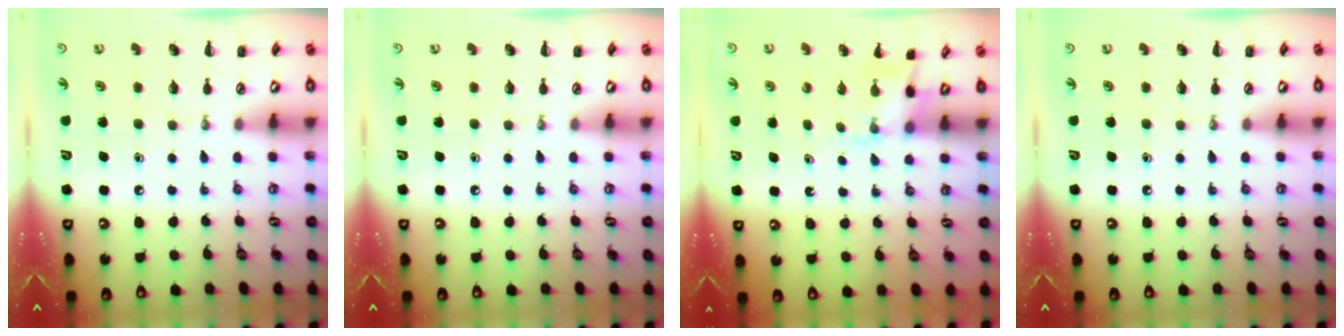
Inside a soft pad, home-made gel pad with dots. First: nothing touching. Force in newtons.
{"total": 0.0}
{"total": 3.0, "press": 2.9, "slide": 0.9}
{"total": 0.0}